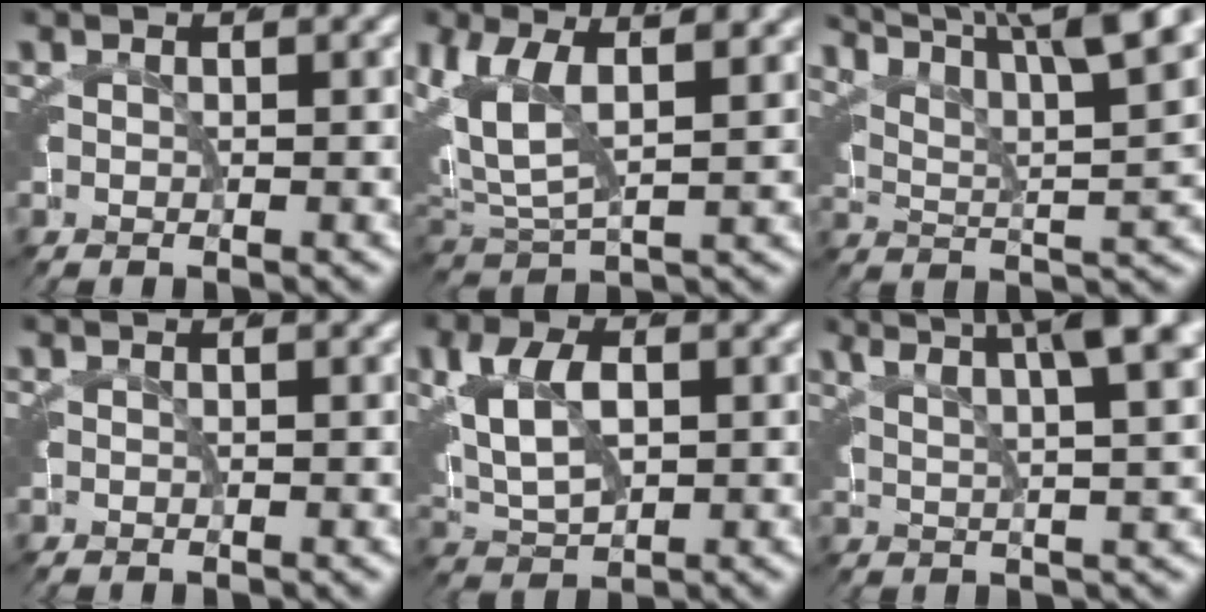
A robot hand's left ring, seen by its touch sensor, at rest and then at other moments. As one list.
[{"total": 7.5, "force": [2.2, 4.6, 5.5], "torque": [-0.123, -0.006, 0.040]}, {"total": 12.7, "force": [7.6, 6.1, 8.2], "torque": [-0.096, 0.043, 0.091]}, {"total": 0.0}, {"total": 6.5, "force": [0.6, 4.3, 4.7], "torque": [-0.104, -0.006, 0.017]}, {"total": 8.5, "force": [5.5, 2.7, 5.9], "torque": [-0.062, 0.037, 0.071]}]